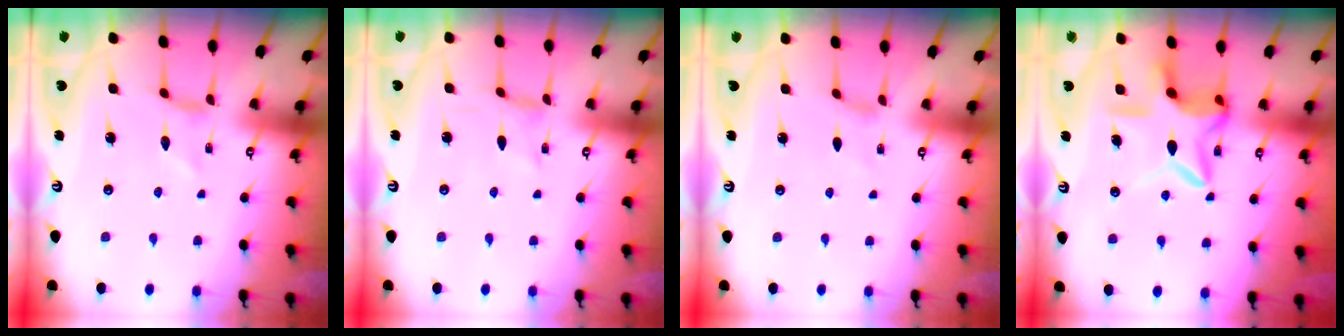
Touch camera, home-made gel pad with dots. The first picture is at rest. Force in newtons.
{"total": 0.0}
{"total": 0.0}
{"total": 12.3, "press": 12.2, "slide": 1.0}